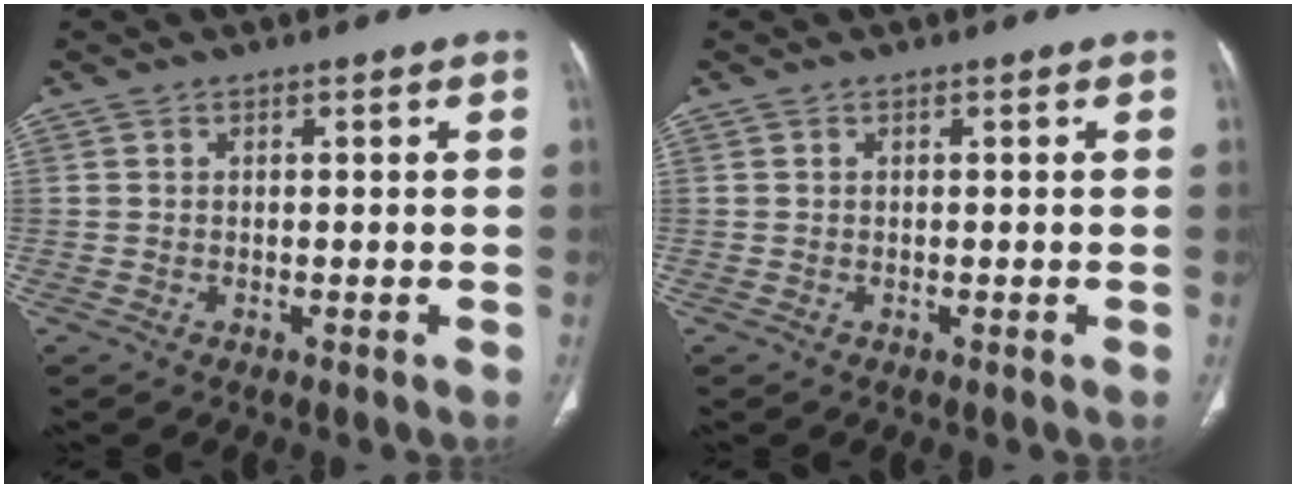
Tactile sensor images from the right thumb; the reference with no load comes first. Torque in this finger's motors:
{"motor_torque": [0.00, 0.00, -0.07, -0.06, 0.00]}